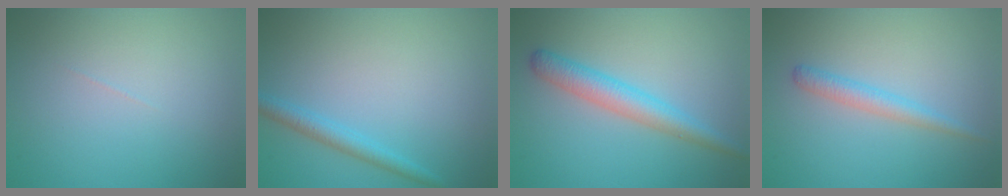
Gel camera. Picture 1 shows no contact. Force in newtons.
{"total": 2.0, "press": 2.0, "slide": 0.1}
{"total": 3.3, "press": 3.3, "slide": 0.1}
{"total": 1.9, "press": 1.8, "slide": 0.1}